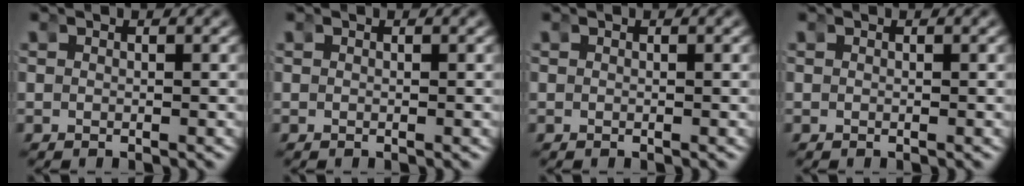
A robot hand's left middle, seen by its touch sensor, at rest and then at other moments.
{"total": 0.0}
{"total": 0.0}
{"total": 0.0}